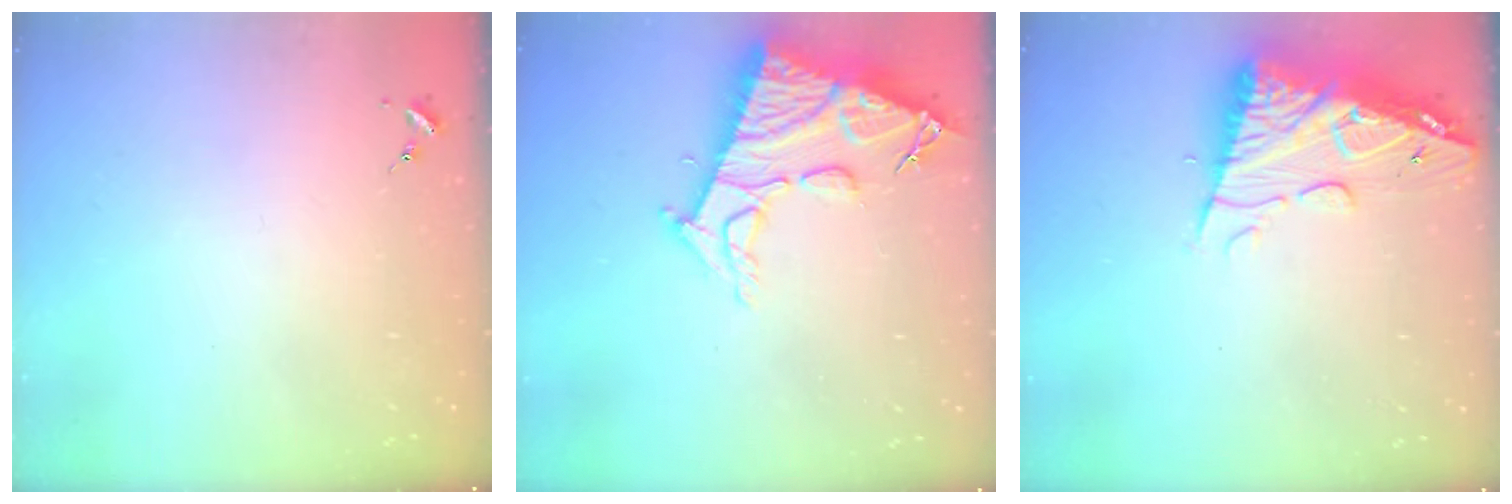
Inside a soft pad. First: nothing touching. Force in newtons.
{"total": 15.4, "press": 15.3, "slide": 1.5}
{"total": 13.1, "press": 13.1, "slide": 1.3}